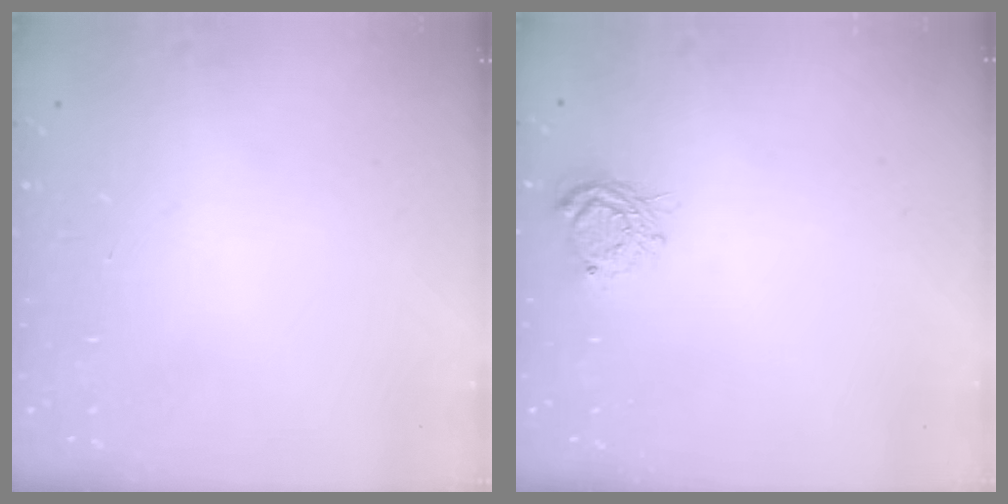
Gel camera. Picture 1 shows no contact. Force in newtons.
{"total": 7.6, "press": 7.6, "slide": 0.6}